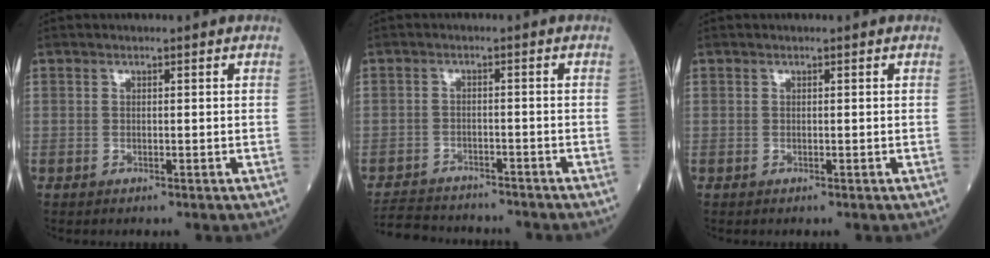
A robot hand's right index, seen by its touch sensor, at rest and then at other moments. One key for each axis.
{"total": 9.8, "fx": -9.3, "fy": 2.2, "fz": 2.2, "tx": -0.043, "ty": 0.000, "tz": -0.139}
{"total": 0.0}